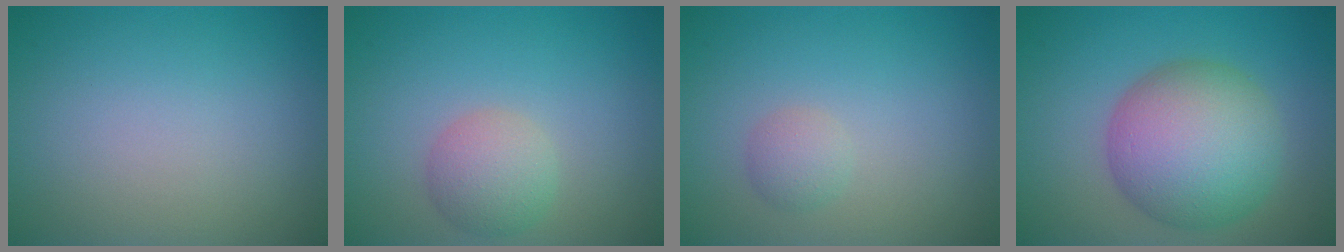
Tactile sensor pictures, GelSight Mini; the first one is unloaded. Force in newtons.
{"total": 3.0, "press": 3.0, "slide": 0.1}
{"total": 1.4, "press": 1.4, "slide": 0.1}
{"total": 9.1, "press": 9.1, "slide": 0.3}